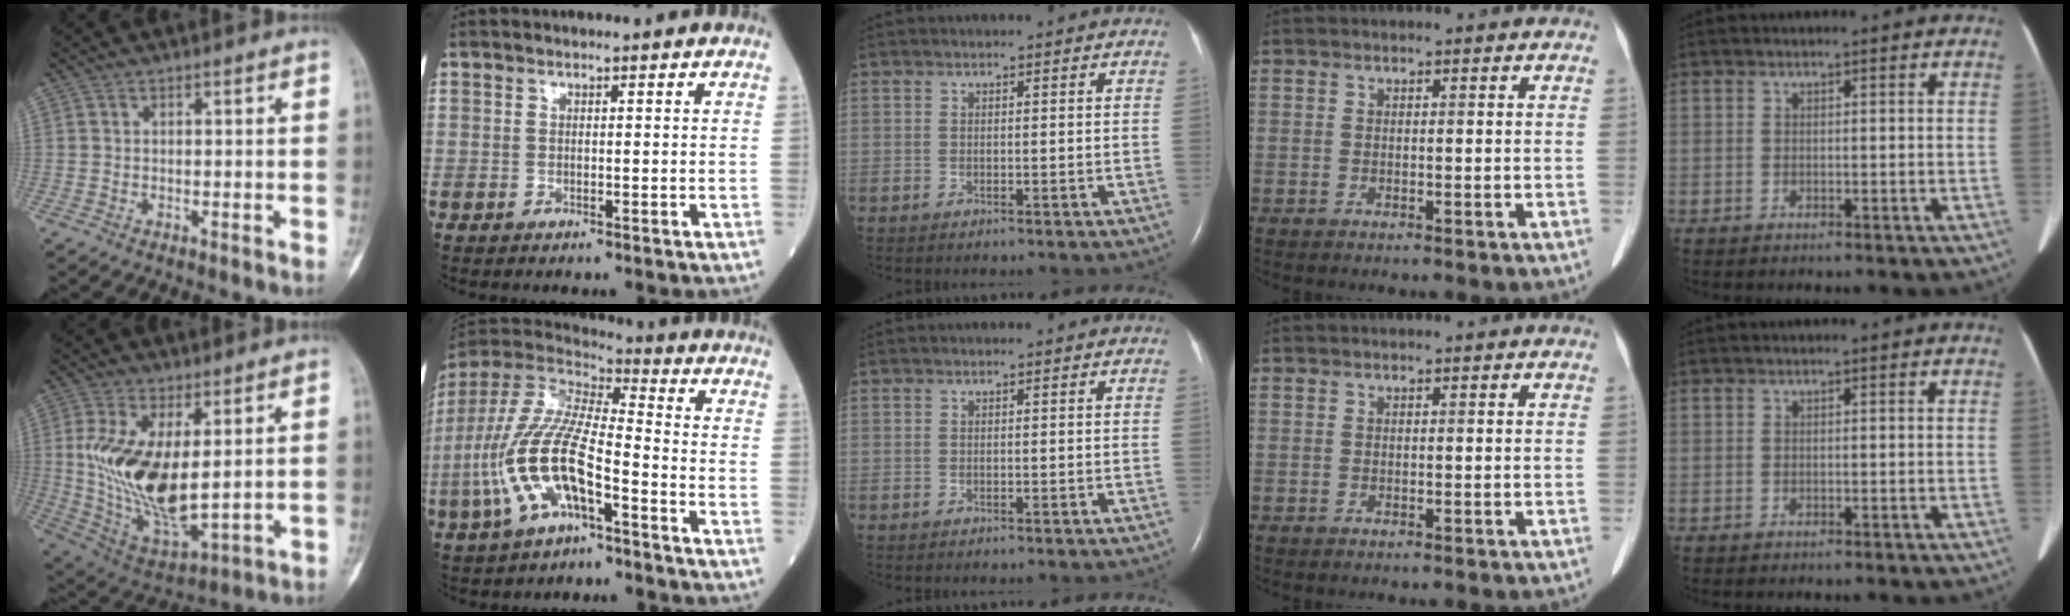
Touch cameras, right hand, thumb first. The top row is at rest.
{"thumb": {"total": 18.0, "force": [2.4, 8.5, 15.7], "torque": [-0.294, -0.022, 0.065]}, "index": {"total": 16.0, "force": [-6.1, 4.9, 14.0], "torque": [-0.311, -0.002, -0.113]}}